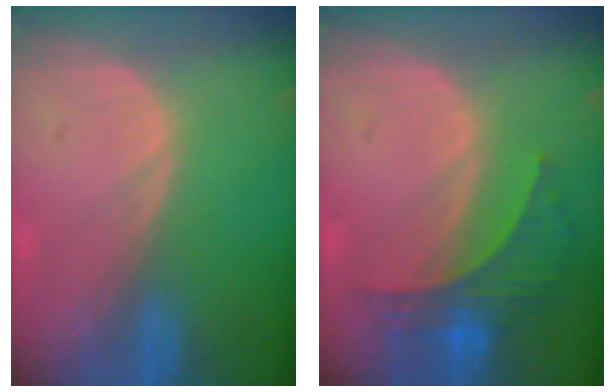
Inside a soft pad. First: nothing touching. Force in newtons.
{"total": 5.8, "press": 5.7, "slide": 0.5}